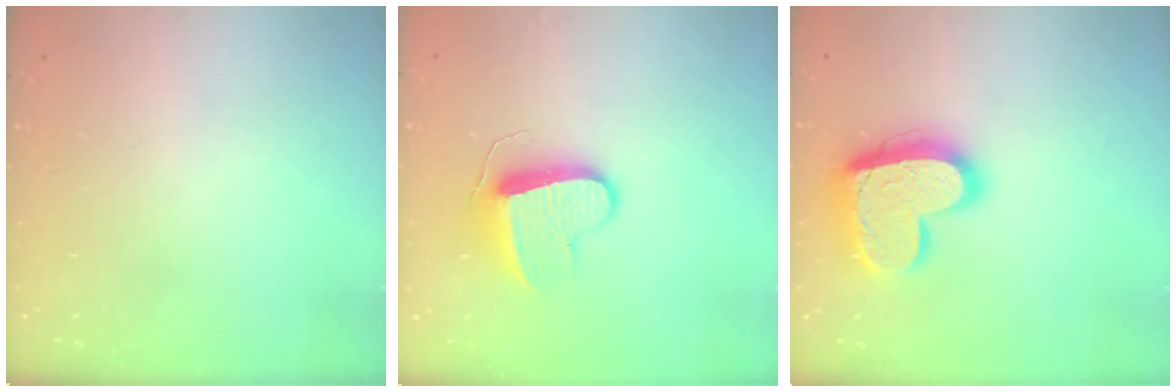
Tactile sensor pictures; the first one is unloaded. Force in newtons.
{"total": 9.3, "press": 9.3, "slide": 0.5}
{"total": 17.5, "press": 17.4, "slide": 1.3}